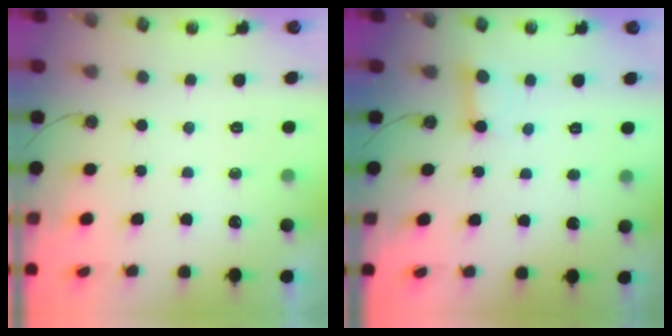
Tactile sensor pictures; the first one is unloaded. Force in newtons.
{"total": 2.4, "press": 2.4, "slide": 0.2}